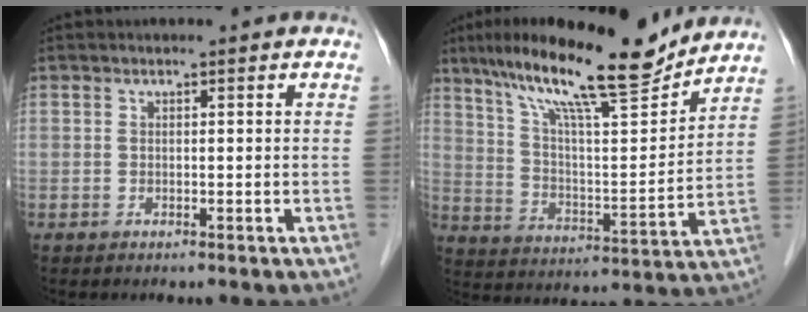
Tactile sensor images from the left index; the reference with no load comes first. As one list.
[{"total": 18.2, "force": [14.9, 1.6, 10.3], "torque": [-0.175, 0.006, 0.248]}]